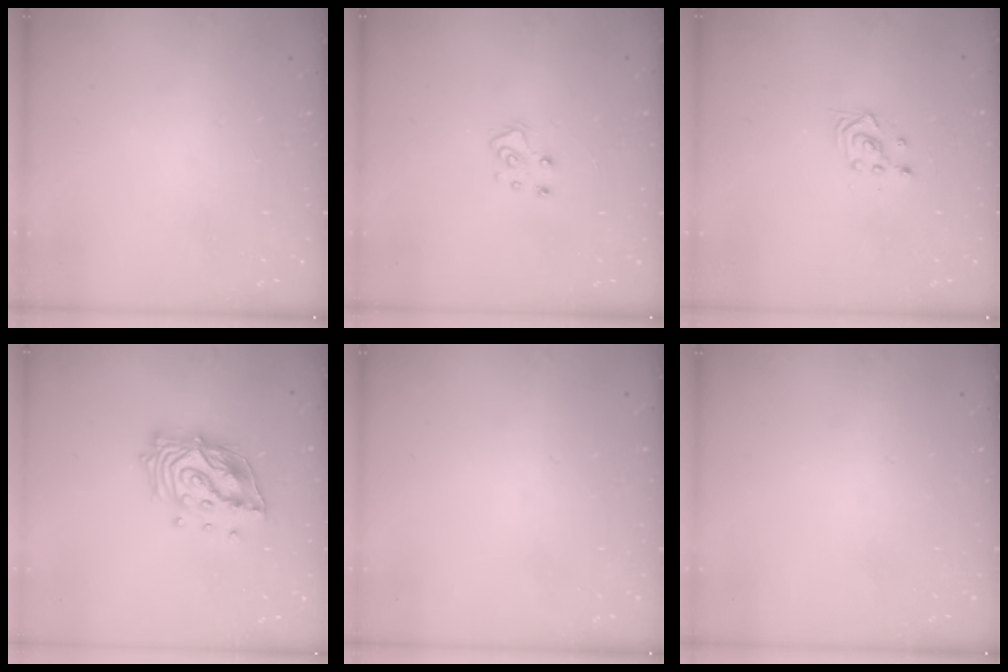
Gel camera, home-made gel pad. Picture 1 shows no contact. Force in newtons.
{"total": 6.3, "press": 6.3, "slide": 0.3}
{"total": 2.3, "press": 2.3, "slide": 0.3}
{"total": 16.0, "press": 15.9, "slide": 2.0}
{"total": 0.0}
{"total": 0.0}